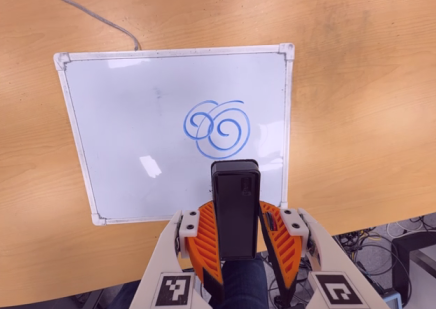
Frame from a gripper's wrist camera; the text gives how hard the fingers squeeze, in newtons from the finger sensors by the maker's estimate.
{"total": 5.3, "left": 5.3, "right": 5.2}